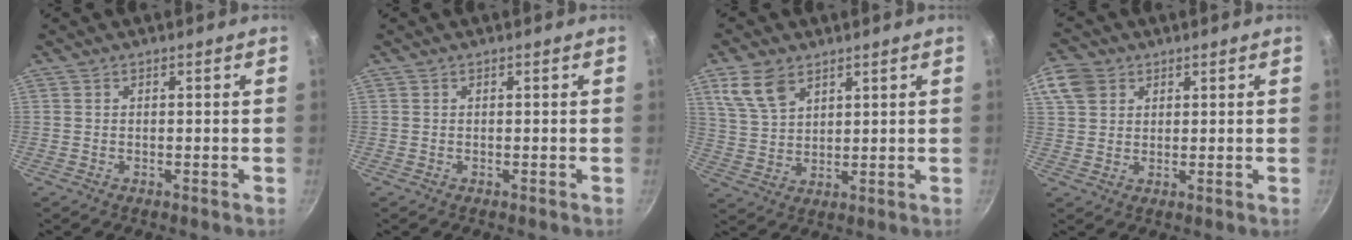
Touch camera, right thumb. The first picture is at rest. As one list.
[{"total": 0.0}, {"total": 8.0, "force": [4.7, 4.7, 4.4], "torque": [-0.074, -0.014, 0.100]}, {"total": 7.8, "force": [3.5, 6.1, 3.4], "torque": [-0.053, 0.001, 0.059]}]